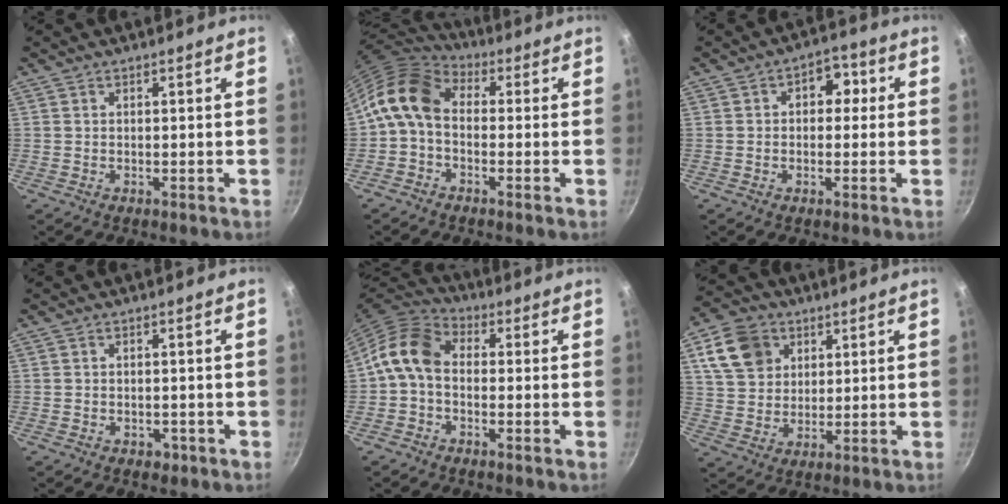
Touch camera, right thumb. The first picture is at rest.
{"total": 10.2, "force": [-0.5, 7.1, 7.3], "torque": [-0.133, 0.035, -0.031]}
{"total": 6.0, "force": [0.9, 4.4, 4.0], "torque": [-0.012, 0.010, 0.003]}
{"total": 1.8, "force": [-1.0, 1.3, 0.8], "torque": [-0.010, 0.006, -0.007]}
{"total": 9.0, "force": [-1.0, 6.4, 6.2], "torque": [-0.112, 0.037, -0.040]}
{"total": 11.1, "force": [4.6, 8.7, 5.2], "torque": [-0.074, 0.001, 0.085]}